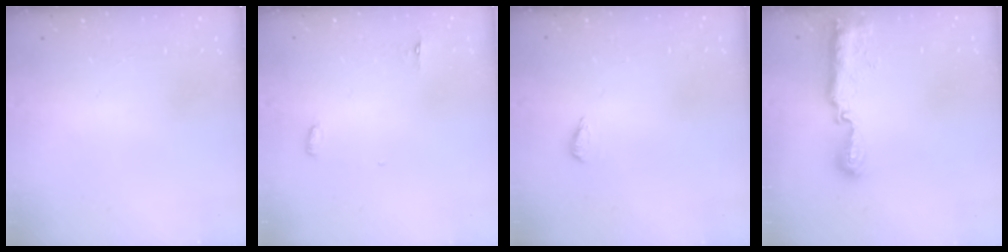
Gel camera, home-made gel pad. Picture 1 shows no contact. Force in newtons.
{"total": 3.0, "press": 2.8, "slide": 0.9}
{"total": 3.1, "press": 3.0, "slide": 0.6}
{"total": 8.6, "press": 8.6, "slide": 0.5}